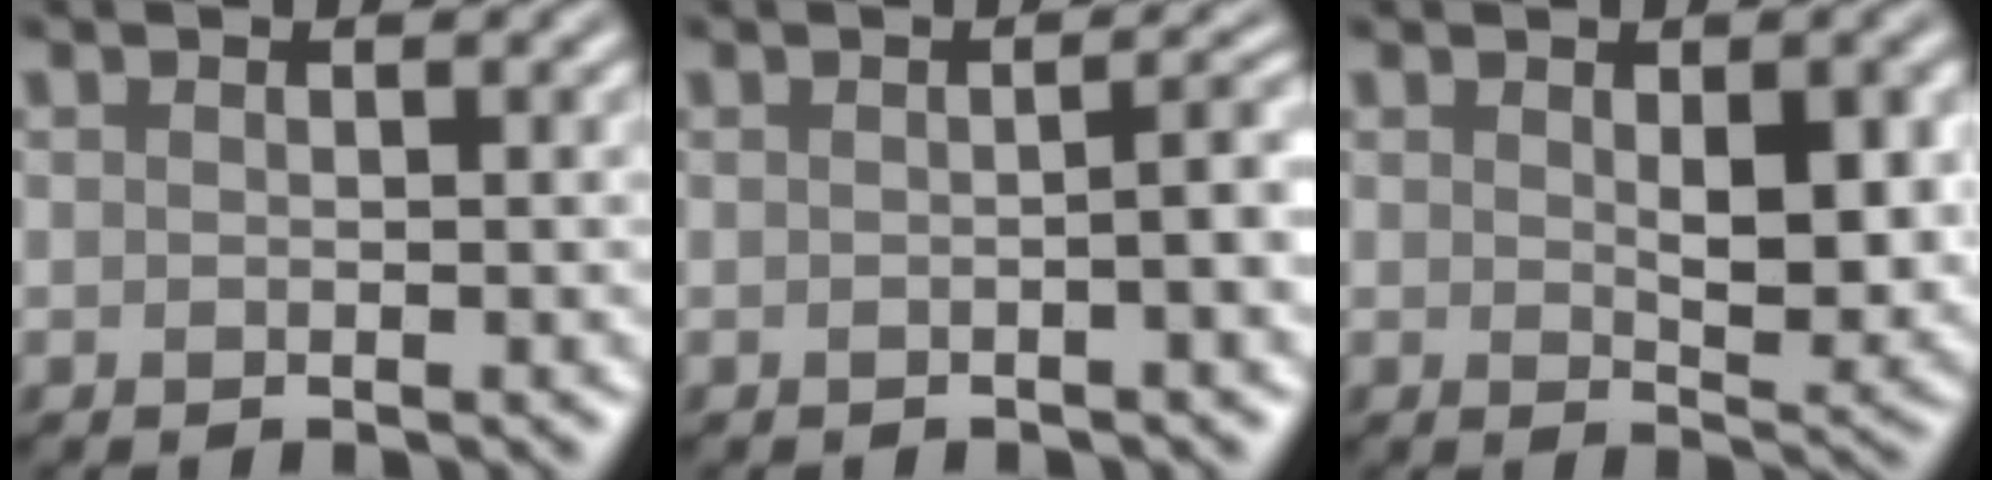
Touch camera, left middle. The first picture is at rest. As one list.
[{"total": 2.5, "force": [-0.3, 0.6, 2.4], "torque": [-0.025, 0.009, -0.007]}, {"total": 4.6, "force": [0.8, 1.9, 4.1], "torque": [-0.060, -0.006, 0.019]}]